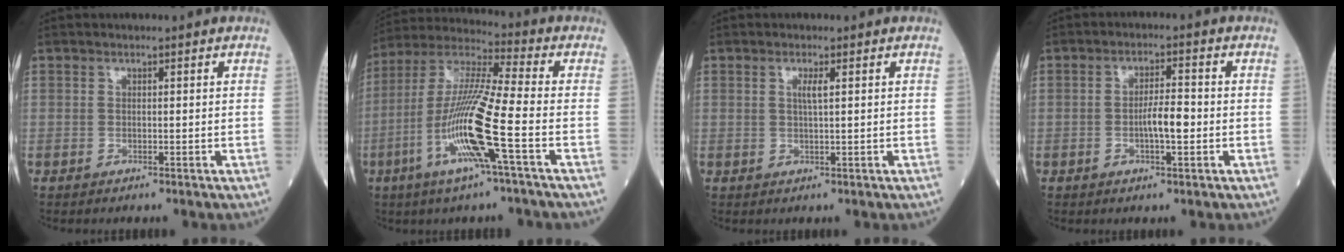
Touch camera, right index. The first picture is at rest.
{"total": 14.9, "force": [-5.0, -0.5, 14.0], "torque": [-0.292, -0.009, -0.104]}
{"total": 1.6, "force": [0.5, 0.0, 1.5], "torque": [-0.033, -0.001, 0.008]}
{"total": 4.2, "force": [-0.9, 0.8, 4.1], "torque": [-0.073, 0.003, -0.015]}